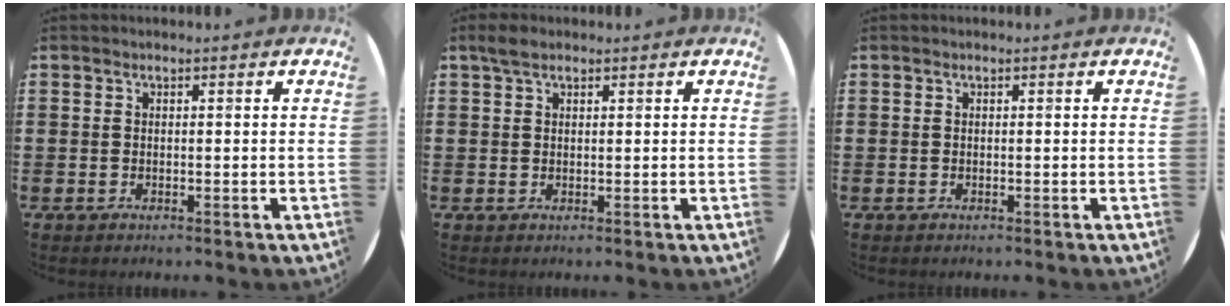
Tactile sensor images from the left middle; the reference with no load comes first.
{"total": 2.0, "force": [1.5, 0.9, 1.0], "torque": [-0.014, 0.004, 0.025]}
{"total": 0.0}